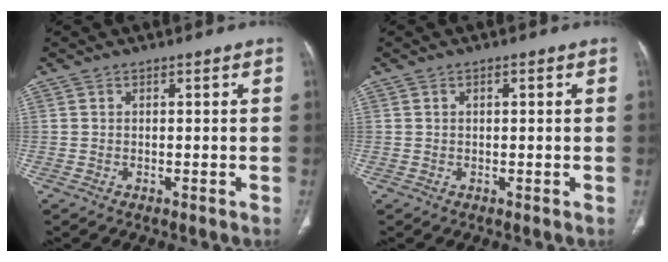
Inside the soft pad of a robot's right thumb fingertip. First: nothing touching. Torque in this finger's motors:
{"motor_torque": [0.03, -0.09, -0.15, 0.10, 0.08]}